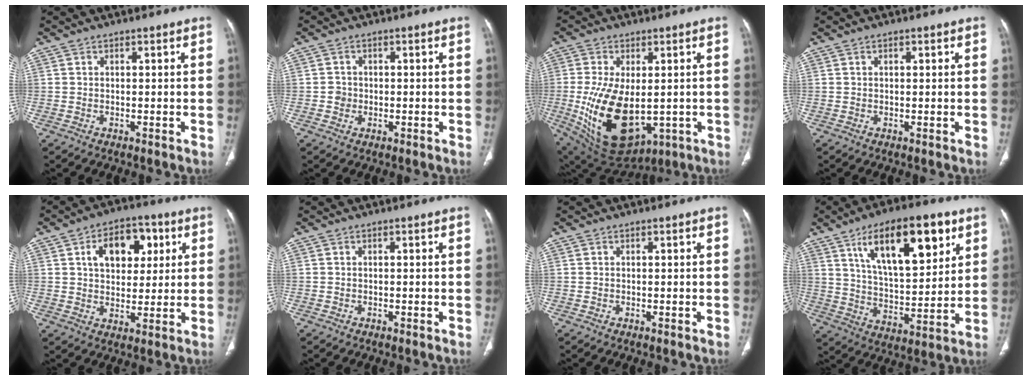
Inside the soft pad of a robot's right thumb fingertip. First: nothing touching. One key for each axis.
{"total": 1.9, "fx": -0.3, "fy": 1.8, "fz": 0.5, "tx": 0.000, "ty": 0.006, "tz": -0.006}
{"total": 18.1, "fx": -2.4, "fy": 10.1, "fz": 14.8, "tx": -0.278, "ty": -0.021, "tz": -0.007}
{"total": 0.7, "fx": 0.3, "fy": 0.3, "fz": 0.5, "tx": -0.009, "ty": 0.001, "tz": 0.004}
{"total": 12.0, "fx": 4.0, "fy": 7.7, "fz": 8.3, "tx": -0.084, "ty": 0.002, "tz": 0.060}
{"total": 0.0}
{"total": 0.0}
{"total": 19.9, "fx": 9.6, "fy": 8.0, "fz": 15.5, "tx": -0.211, "ty": -0.034, "tz": 0.165}